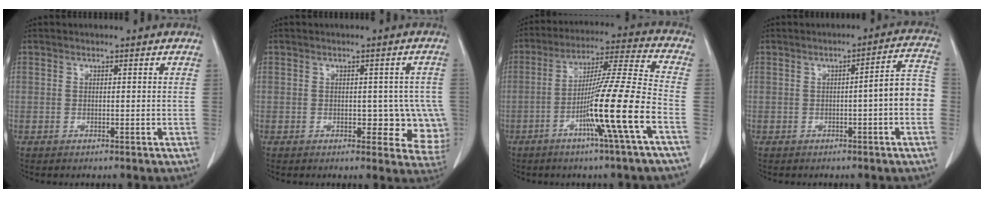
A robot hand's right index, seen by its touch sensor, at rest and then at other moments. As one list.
[{"total": 7.3, "force": [-1.3, 4.1, 5.8], "torque": [-0.039, 0.011, -0.012]}, {"total": 14.1, "force": [-5.4, -2.1, 12.9], "torque": [-0.227, -0.006, -0.101]}, {"total": 7.1, "force": [-1.1, 0.3, 7.0], "torque": [-0.083, 0.023, -0.021]}]